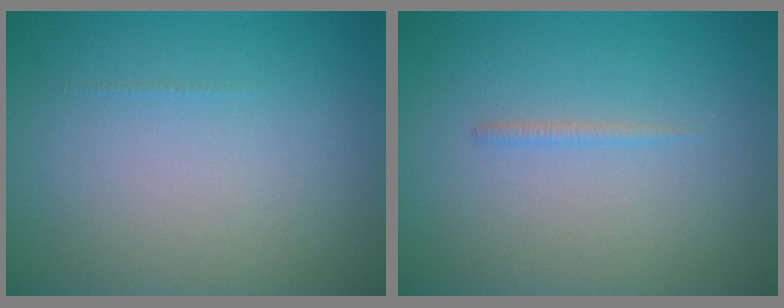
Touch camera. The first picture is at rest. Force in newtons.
{"total": 0.6, "press": 0.6, "slide": 0.0}